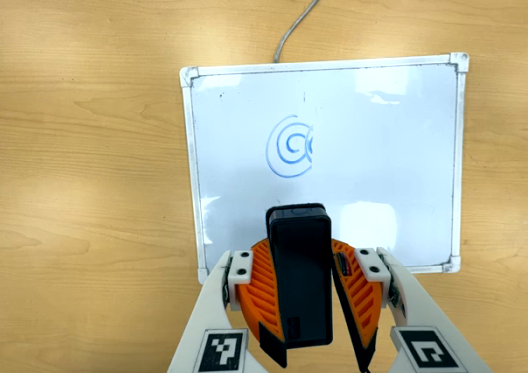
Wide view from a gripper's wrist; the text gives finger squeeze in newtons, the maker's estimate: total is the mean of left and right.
{"total": 8.6, "left": 9.1, "right": 8.2}